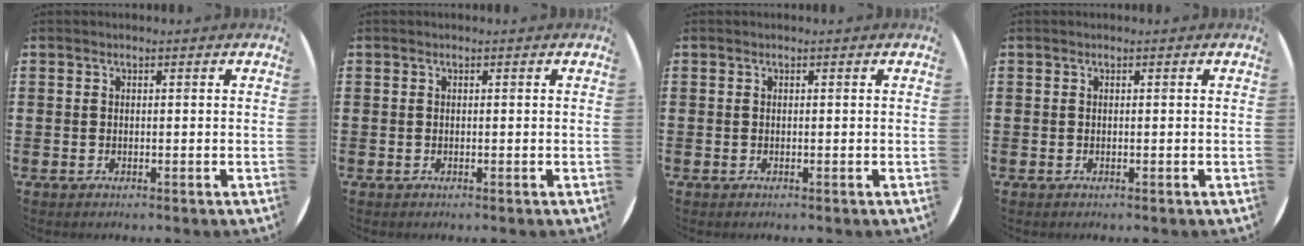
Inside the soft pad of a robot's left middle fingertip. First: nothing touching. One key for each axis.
{"total": 0.0}
{"total": 0.0}
{"total": 0.0}